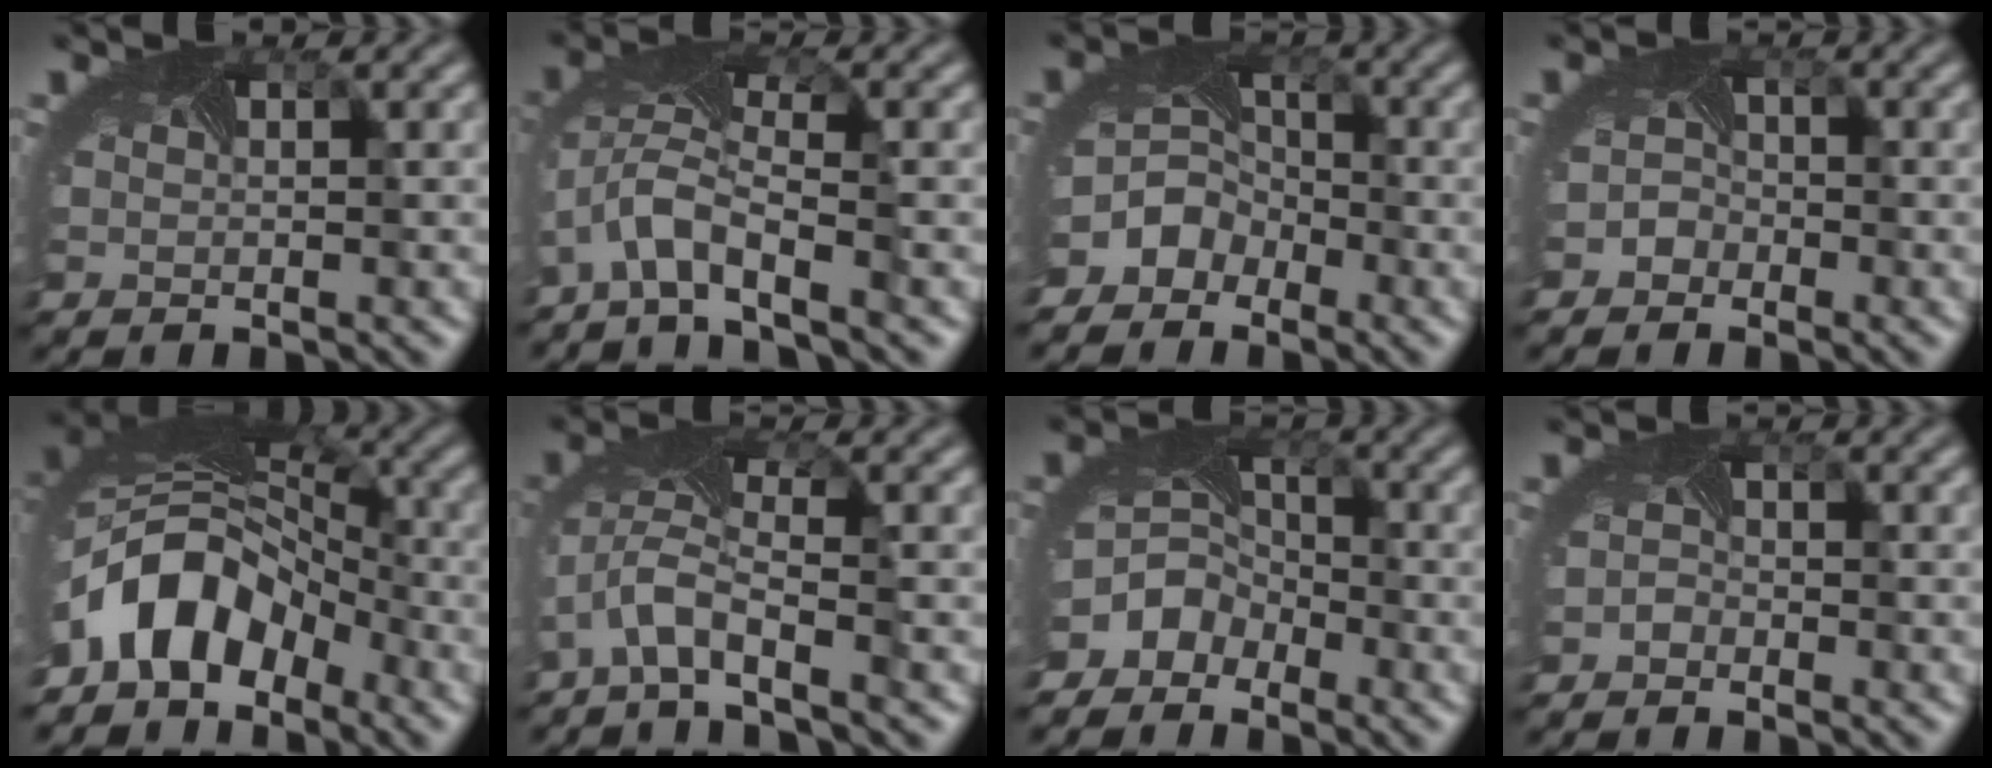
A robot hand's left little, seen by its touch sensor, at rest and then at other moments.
{"total": 4.5, "force": [-2.9, 1.1, 3.3], "torque": [-0.075, -0.003, -0.062]}
{"total": 5.1, "force": [-3.3, 3.7, 1.1], "torque": [0.001, -0.002, -0.057]}
{"total": 1.6, "force": [-1.3, 0.9, -0.3], "torque": [0.003, -0.001, -0.030]}
{"total": 8.3, "force": [-4.2, 5.5, 4.6], "torque": [-0.083, -0.001, -0.086]}
{"total": 4.1, "force": [-2.5, 0.7, 3.1], "torque": [-0.074, -0.004, -0.057]}
{"total": 4.9, "force": [-3.3, 3.4, 1.1], "torque": [-0.003, -0.001, -0.056]}
{"total": 1.1, "force": [-1.0, 0.2, -0.3], "torque": [-0.003, -0.004, -0.021]}